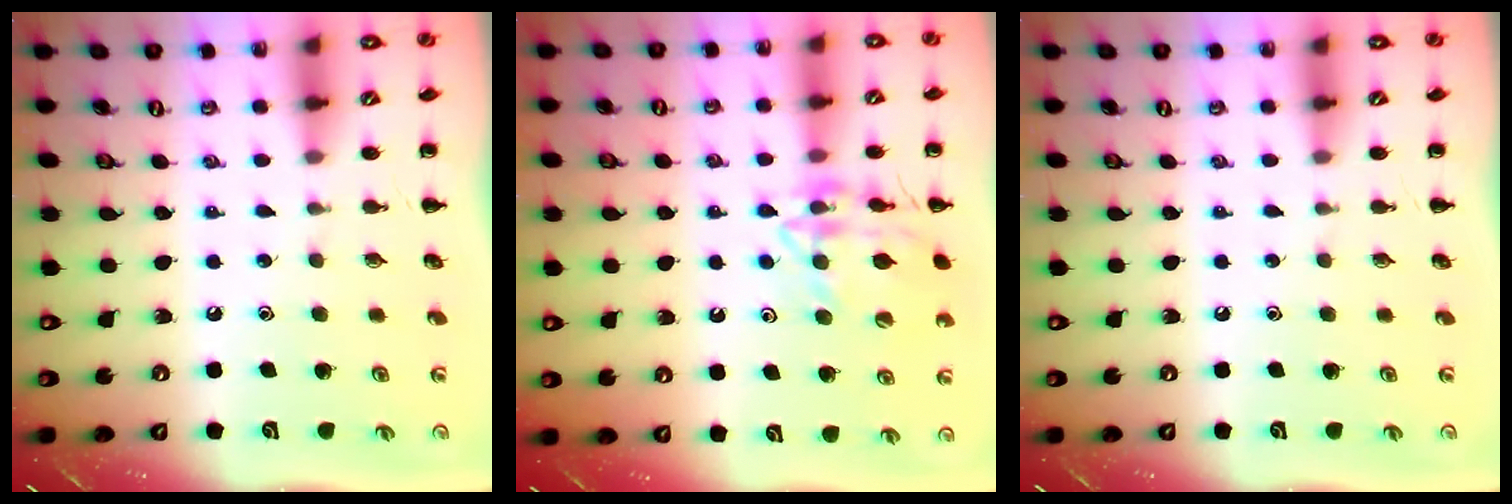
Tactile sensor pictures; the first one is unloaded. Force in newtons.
{"total": 14.8, "press": 14.7, "slide": 1.1}
{"total": 0.0}